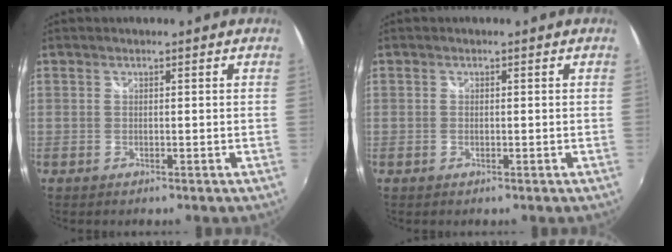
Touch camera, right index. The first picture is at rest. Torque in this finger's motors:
{"motor_torque": [-0.01, 0.12, -0.03, 0.00]}